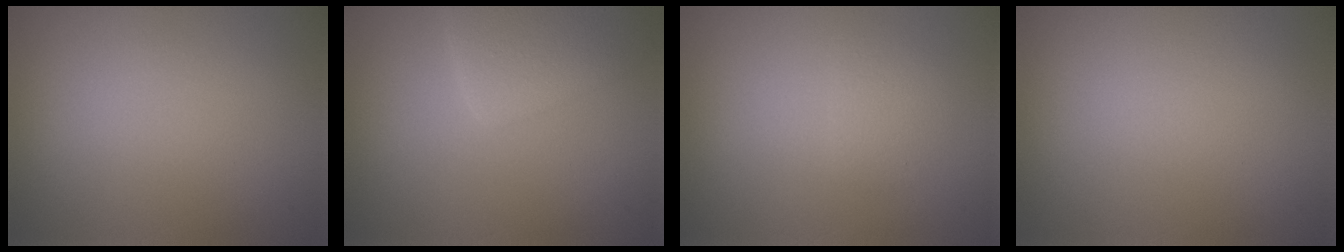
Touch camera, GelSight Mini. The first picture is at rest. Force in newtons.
{"total": 4.0, "press": 4.0, "slide": 0.3}
{"total": 1.4, "press": 1.4, "slide": 0.0}
{"total": 0.0}